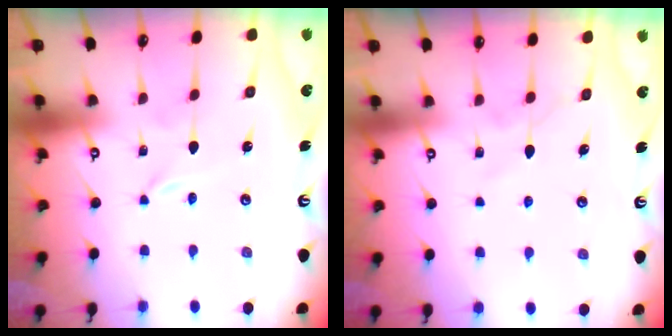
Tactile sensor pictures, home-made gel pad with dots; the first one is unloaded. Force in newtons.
{"total": 6.3, "press": 6.3, "slide": 0.9}